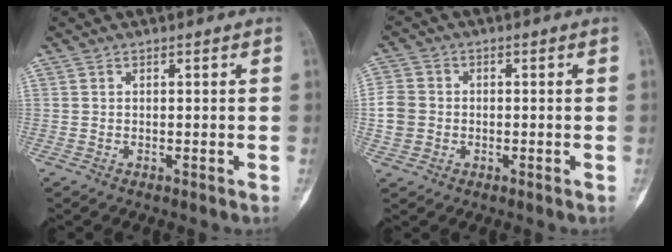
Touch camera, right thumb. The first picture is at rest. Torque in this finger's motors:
{"motor_torque": [-0.13, 0.41, 0.19, 0.24, 0.00]}